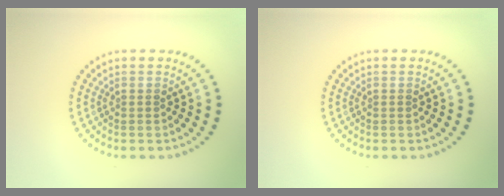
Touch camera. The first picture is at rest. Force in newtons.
{"total": 0.0}